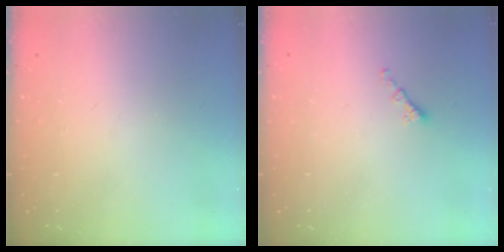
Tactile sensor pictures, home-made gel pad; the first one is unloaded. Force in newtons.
{"total": 1.4, "press": 1.2, "slide": 0.6}